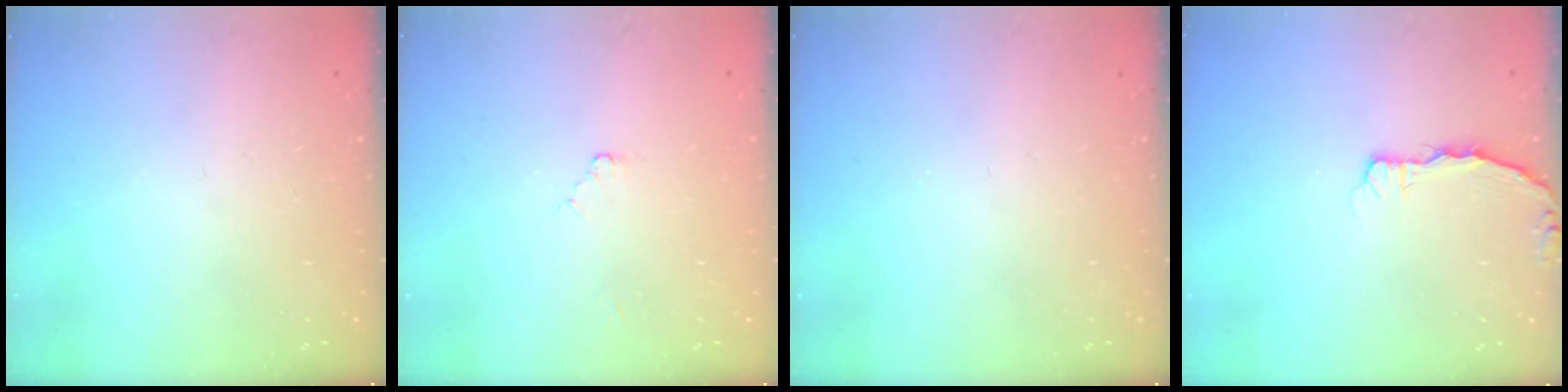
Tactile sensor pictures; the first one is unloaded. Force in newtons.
{"total": 2.4, "press": 2.4, "slide": 0.4}
{"total": 0.0}
{"total": 3.0, "press": 3.0, "slide": 0.3}